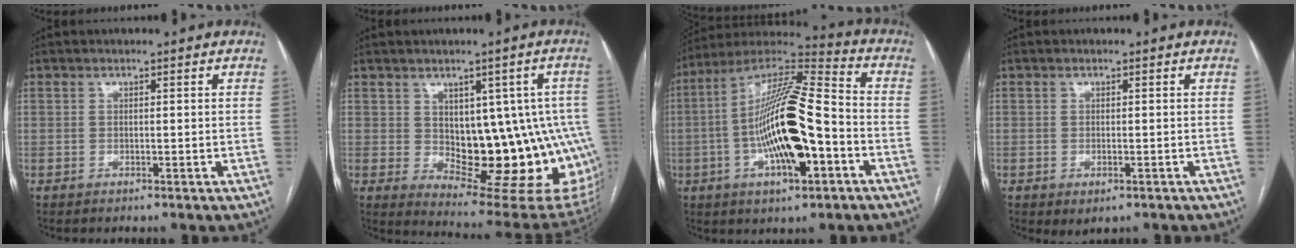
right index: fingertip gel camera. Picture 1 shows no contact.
{"total": 17.7, "force": [-0.7, 8.4, 15.5], "torque": [-0.137, 0.013, 0.017]}
{"total": 18.9, "force": [-4.0, 4.5, 17.9], "torque": [-0.339, 0.008, -0.066]}
{"total": 1.9, "force": [-0.9, 0.9, 1.4], "torque": [-0.021, -0.004, -0.002]}